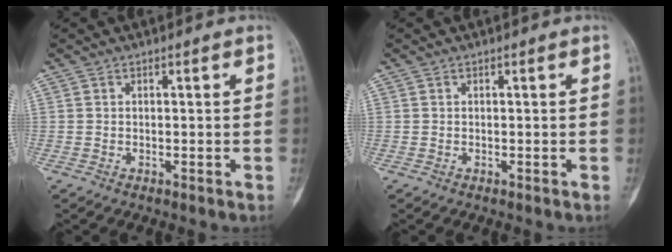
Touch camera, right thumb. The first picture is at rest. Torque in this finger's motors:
{"motor_torque": [0.00, 0.00, 0.01, -0.01, 0.00]}